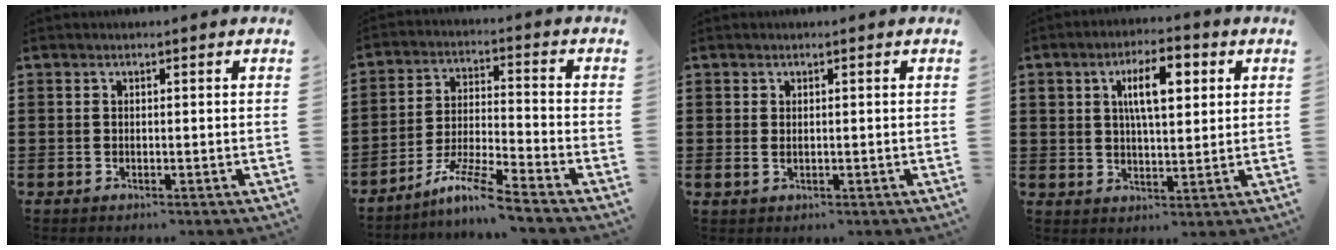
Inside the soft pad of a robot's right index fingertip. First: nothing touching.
{"total": 7.8, "force": [-6.5, -0.3, 4.4], "torque": [-0.099, -0.013, -0.129]}
{"total": 0.9, "force": [0.4, 0.4, 0.7], "torque": [-0.015, 0.003, 0.007]}
{"total": 7.7, "force": [2.7, 3.0, 6.6], "torque": [-0.121, 0.006, 0.041]}